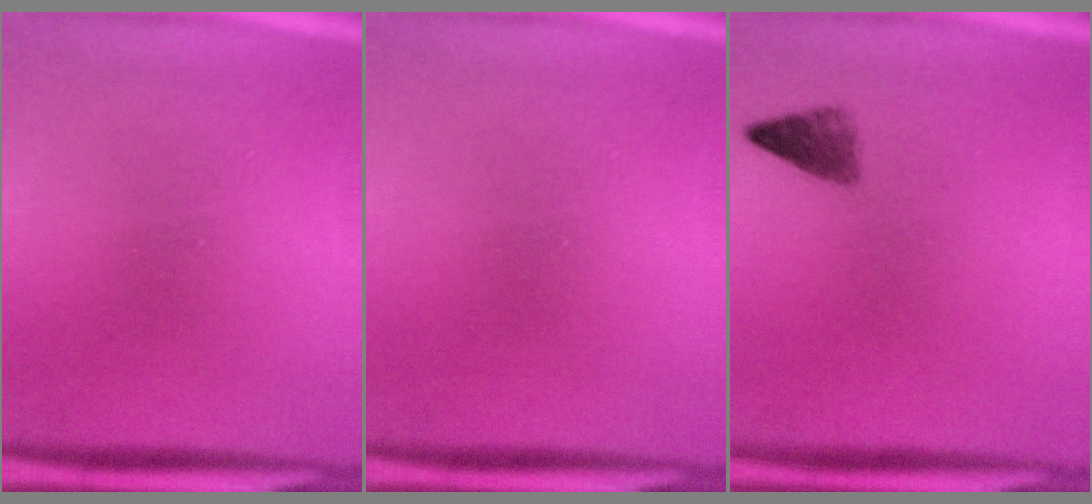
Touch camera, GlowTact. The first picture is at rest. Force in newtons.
{"total": 0.0}
{"total": 2.2}